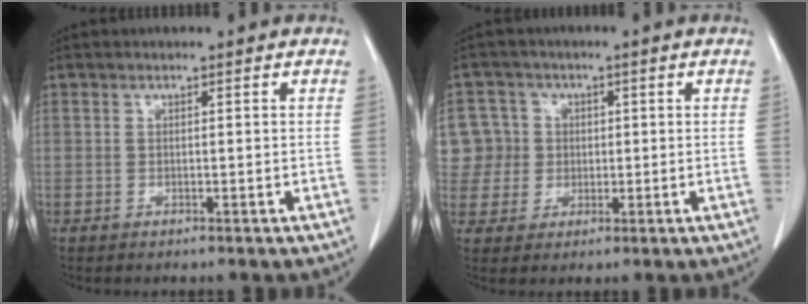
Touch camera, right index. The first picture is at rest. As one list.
[{"total": 8.1, "force": [1.5, 8.0, 0.6], "torque": [-0.018, 0.031, 0.036]}]